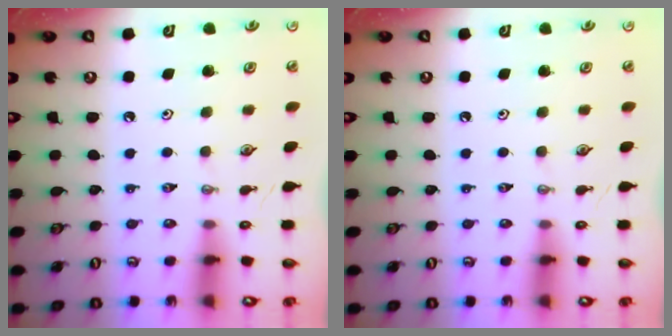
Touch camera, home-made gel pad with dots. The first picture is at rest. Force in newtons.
{"total": 0.0}